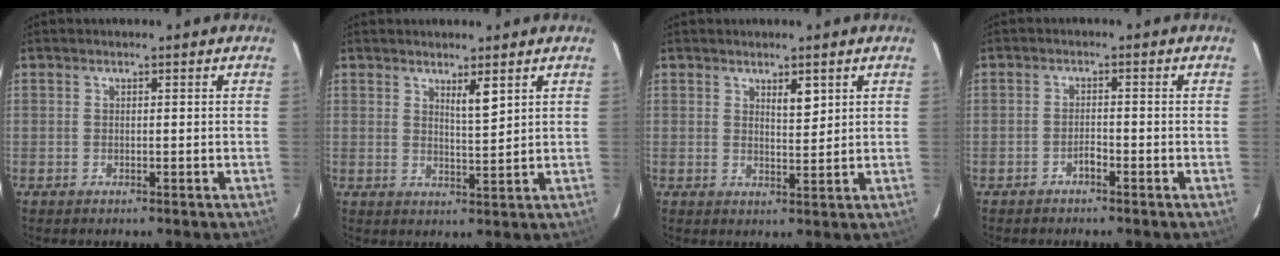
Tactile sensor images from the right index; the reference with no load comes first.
{"total": 2.9, "force": [1.9, 0.1, 2.2], "torque": [-0.042, -0.010, 0.035]}
{"total": 2.7, "force": [1.5, 0.7, 2.1], "torque": [-0.037, -0.003, 0.029]}
{"total": 1.3, "force": [-1.0, 0.3, 0.8], "torque": [-0.014, 0.003, -0.017]}